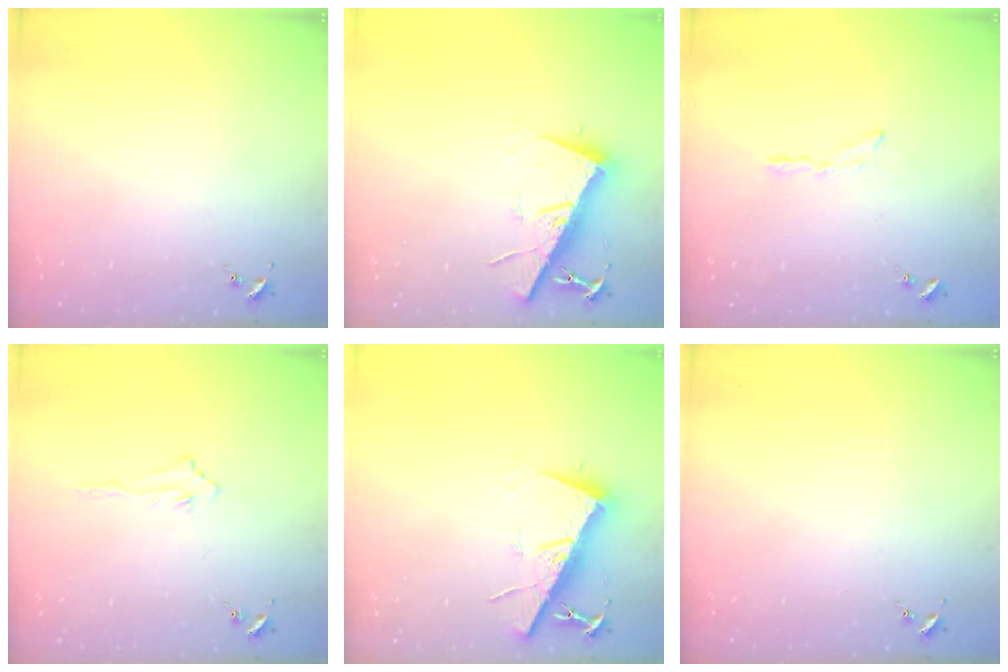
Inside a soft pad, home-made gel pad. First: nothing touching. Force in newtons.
{"total": 13.2, "press": 13.1, "slide": 1.3}
{"total": 3.7, "press": 3.7, "slide": 0.3}
{"total": 3.2, "press": 3.1, "slide": 0.6}
{"total": 13.2, "press": 13.1, "slide": 1.3}
{"total": 0.0}